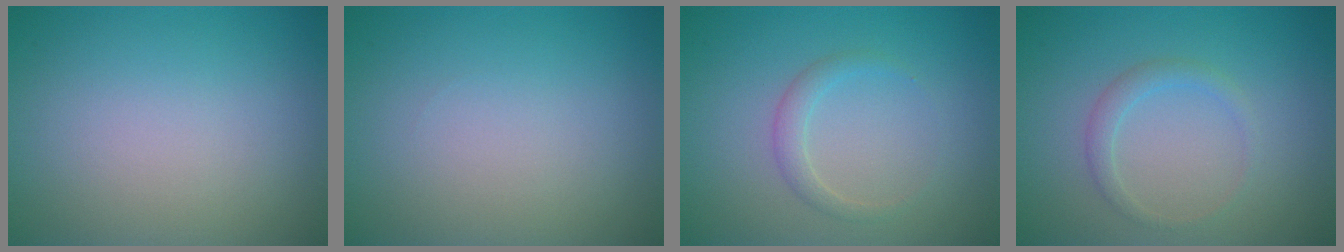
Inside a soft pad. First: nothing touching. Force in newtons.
{"total": 0.0}
{"total": 1.4, "press": 1.4, "slide": 0.1}
{"total": 1.5, "press": 1.5, "slide": 0.1}